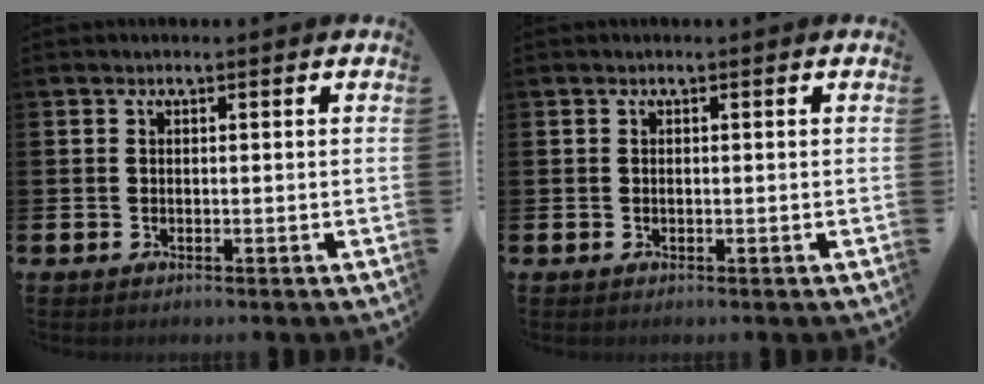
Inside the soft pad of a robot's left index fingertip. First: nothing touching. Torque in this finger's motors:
{"motor_torque": [-0.41, 0.05, -0.02, -0.01]}